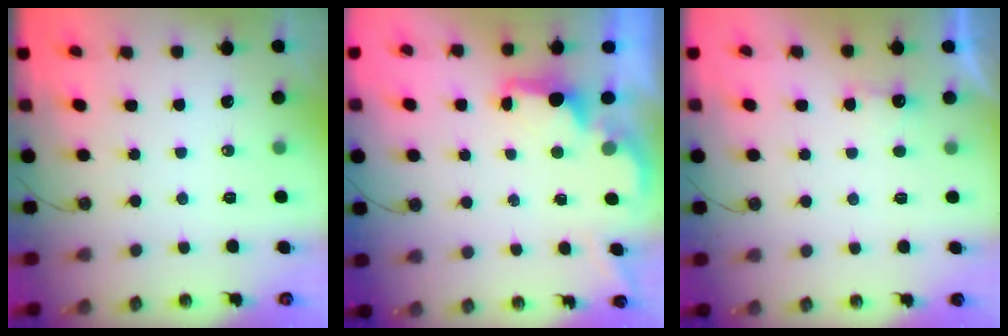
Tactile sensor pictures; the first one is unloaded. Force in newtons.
{"total": 2.1, "press": 1.9, "slide": 0.8}
{"total": 2.5, "press": 2.4, "slide": 1.0}